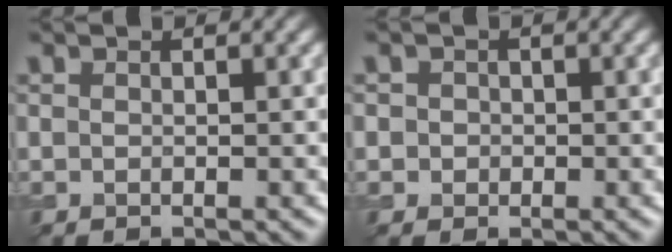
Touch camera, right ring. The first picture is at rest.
{"total": 1.7, "force": [0.4, 1.6, 0.5], "torque": [0.008, 0.007, -0.002]}